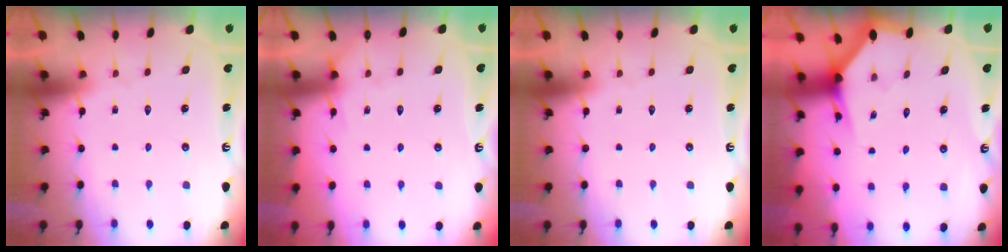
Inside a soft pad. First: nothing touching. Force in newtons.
{"total": 4.2, "press": 4.2, "slide": 0.6}
{"total": 0.0}
{"total": 3.1, "press": 3.1, "slide": 0.0}